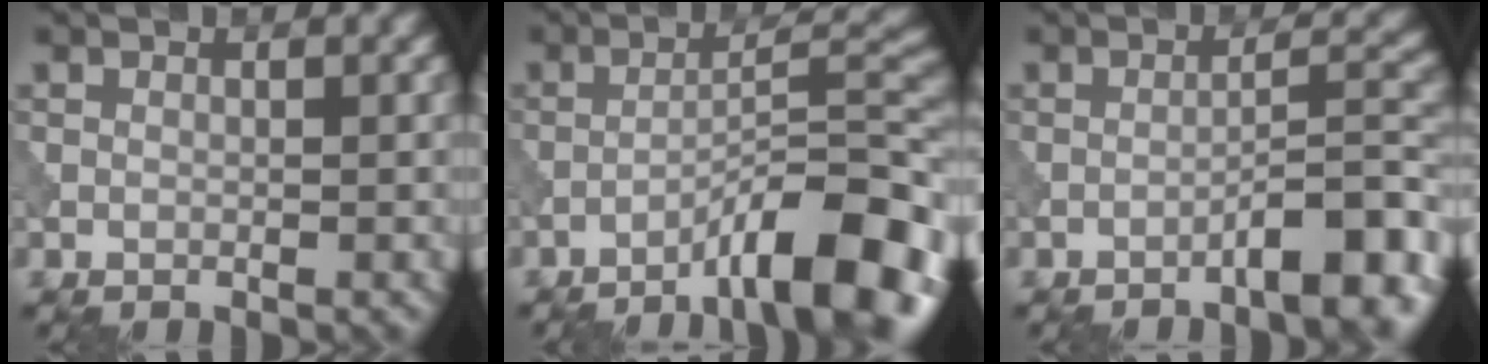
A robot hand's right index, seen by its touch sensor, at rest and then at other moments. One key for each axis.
{"total": 10.6, "fx": -6.4, "fy": 2.1, "fz": 8.2, "tx": -0.119, "ty": 0.020, "tz": -0.104}
{"total": 6.4, "fx": -4.0, "fy": 1.2, "fz": 4.9, "tx": -0.063, "ty": 0.024, "tz": -0.060}